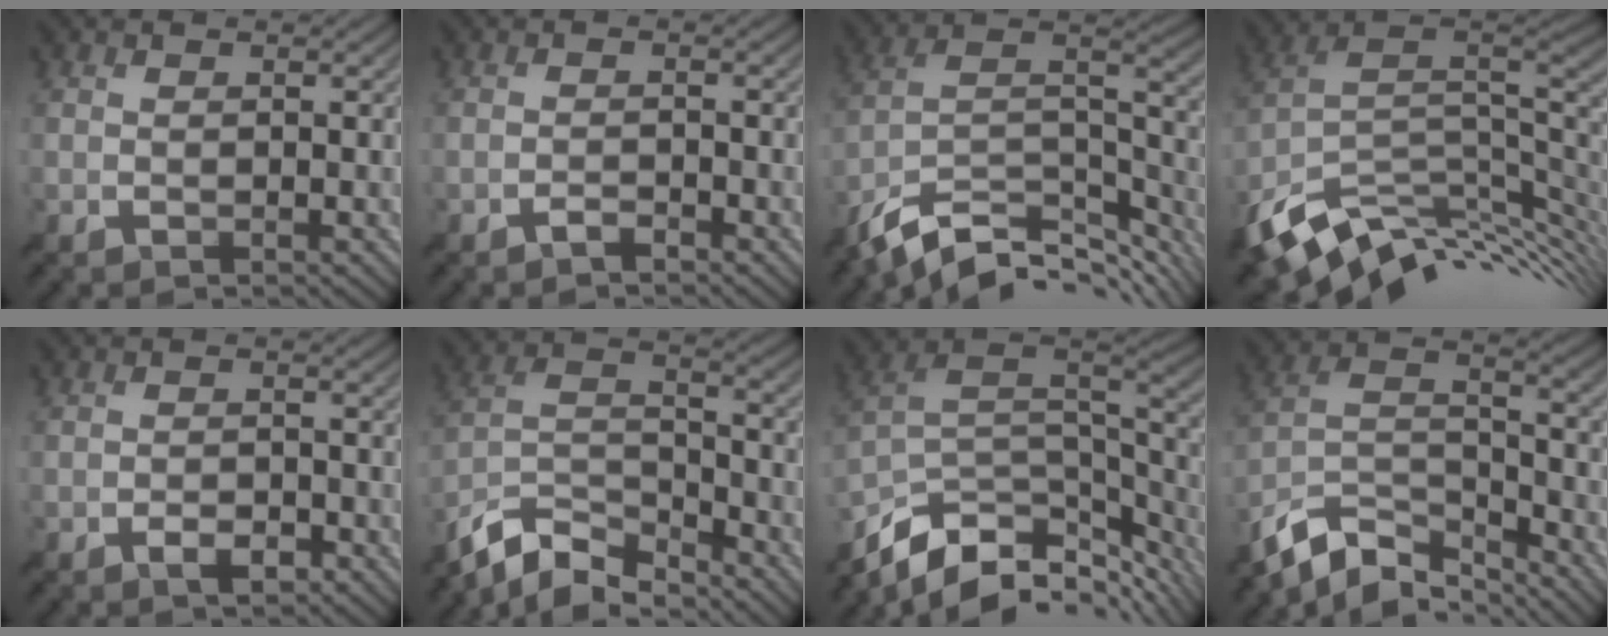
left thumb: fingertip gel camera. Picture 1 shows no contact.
{"total": 1.3, "force": [-1.1, 0.3, 0.7], "torque": [-0.014, 0.002, -0.024]}
{"total": 13.3, "force": [-9.9, 5.1, 7.4], "torque": [-0.172, -0.007, -0.164]}
{"total": 13.5, "force": [-5.3, 7.3, 10.0], "torque": [-0.214, -0.026, -0.088]}
{"total": 2.3, "force": [-1.3, 1.1, 1.5], "torque": [-0.025, 0.000, -0.025]}
{"total": 10.2, "force": [-8.8, 2.8, 4.3], "torque": [-0.091, 0.002, -0.179]}
{"total": 13.0, "force": [-8.0, 5.9, 8.4], "torque": [-0.203, -0.021, -0.126]}
{"total": 11.3, "force": [-8.8, 4.3, 5.6], "torque": [-0.121, -0.002, -0.172]}